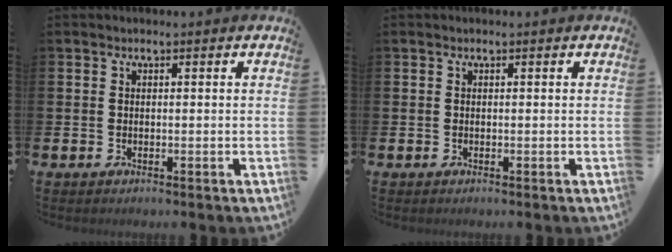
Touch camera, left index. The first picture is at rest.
{"total": 0.0}